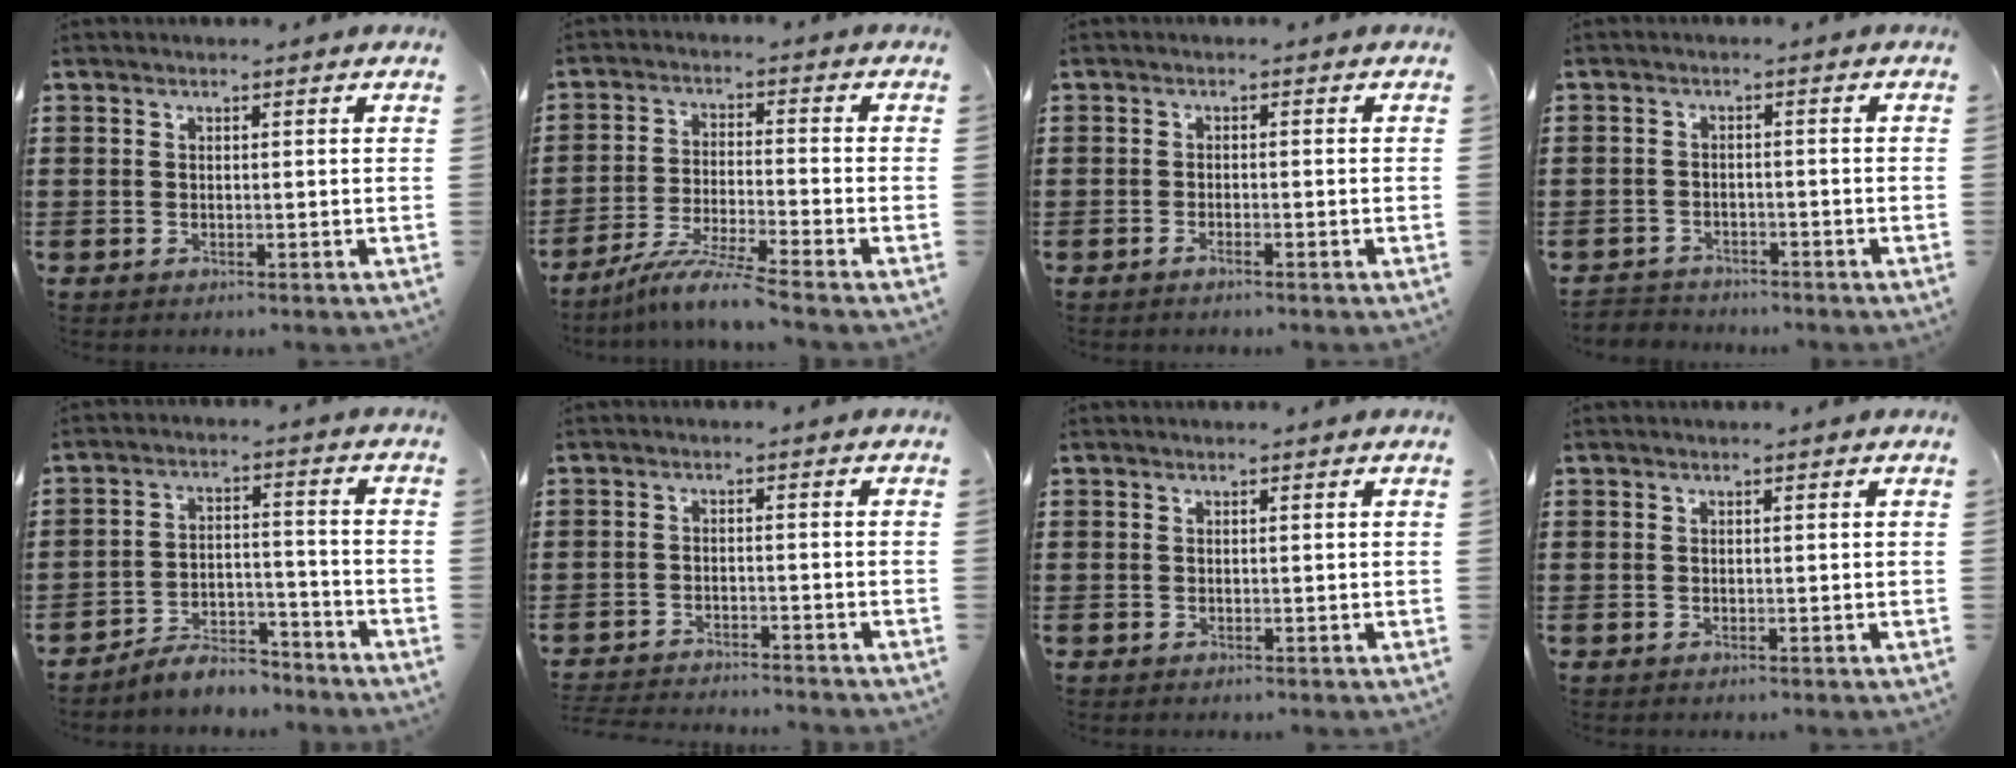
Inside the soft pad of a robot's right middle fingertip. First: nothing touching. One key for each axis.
{"total": 6.6, "fx": -5.5, "fy": -0.5, "fz": 3.6, "tx": -0.076, "ty": -0.019, "tz": -0.105}
{"total": 1.0, "fx": -0.8, "fy": 0.0, "fz": 0.6, "tx": -0.012, "ty": -0.004, "tz": -0.014}
{"total": 2.5, "fx": -2.4, "fy": 0.6, "fz": -0.4, "tx": 0.000, "ty": -0.001, "tz": -0.054}
{"total": 5.9, "fx": -5.7, "fy": 1.0, "fz": 1.0, "tx": -0.015, "ty": 0.013, "tz": -0.110}
{"total": 2.9, "fx": -2.9, "fy": 0.0, "fz": 0.0, "tx": -0.004, "ty": -0.001, "tz": -0.062}
{"total": 0.0}
{"total": 0.0}